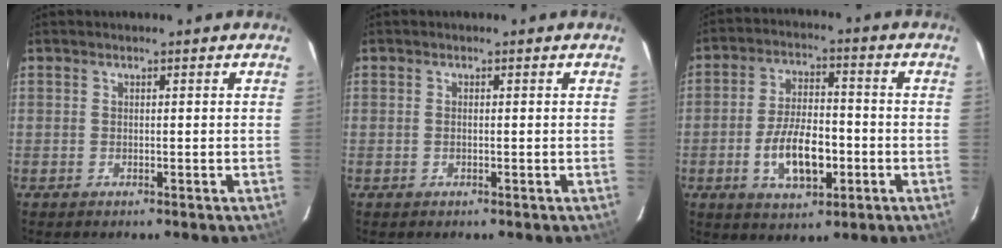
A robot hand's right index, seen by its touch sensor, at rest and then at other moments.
{"total": 0.5, "force": [0.0, 0.1, 0.5], "torque": [-0.013, 0.001, -0.003]}
{"total": 10.9, "force": [-3.4, 5.1, 9.0], "torque": [-0.175, 0.003, -0.050]}